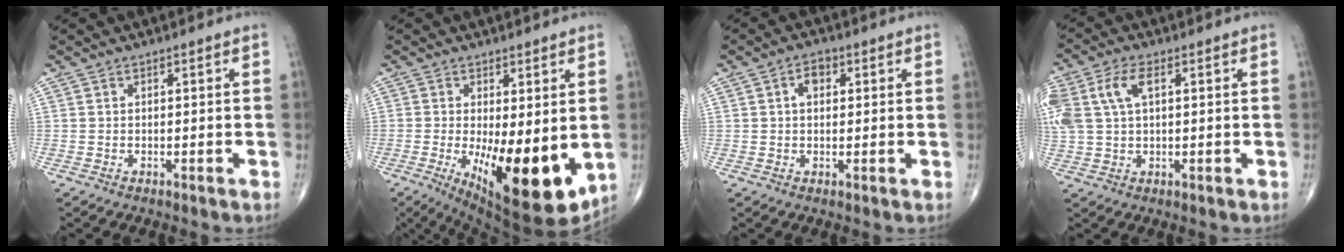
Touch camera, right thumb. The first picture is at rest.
{"total": 16.3, "force": [-2.6, 5.9, 14.9], "torque": [-0.219, -0.037, -0.019]}
{"total": 3.5, "force": [1.1, 2.3, 2.5], "torque": [-0.030, 0.005, 0.015]}
{"total": 10.0, "force": [3.1, 5.4, 7.9], "torque": [-0.198, 0.016, 0.064]}